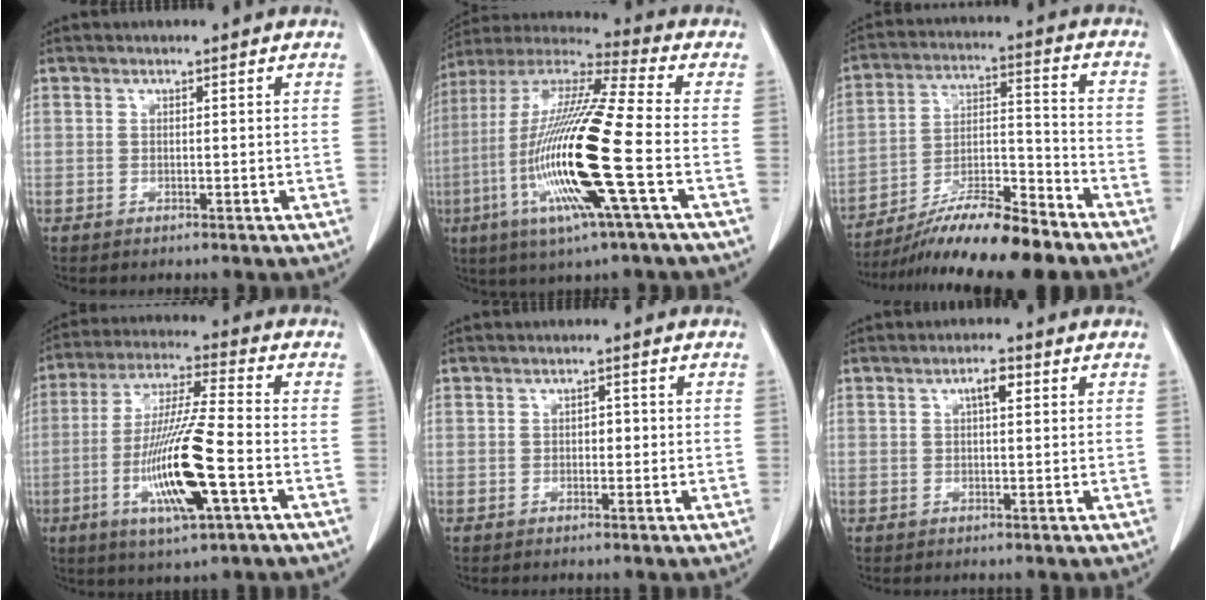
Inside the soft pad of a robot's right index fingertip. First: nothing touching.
{"total": 20.6, "force": [-5.2, 0.3, 20.0], "torque": [-0.423, -0.023, -0.110]}
{"total": 14.5, "force": [-12.1, 0.7, 7.9], "torque": [-0.135, -0.001, -0.211]}
{"total": 14.9, "force": [-4.5, 1.0, 14.2], "torque": [-0.282, -0.017, -0.082]}
{"total": 1.4, "force": [-0.1, 0.9, 1.1], "torque": [-0.011, 0.004, -0.002]}
{"total": 1.3, "force": [0.6, 0.2, 1.1], "torque": [-0.020, 0.001, 0.008]}